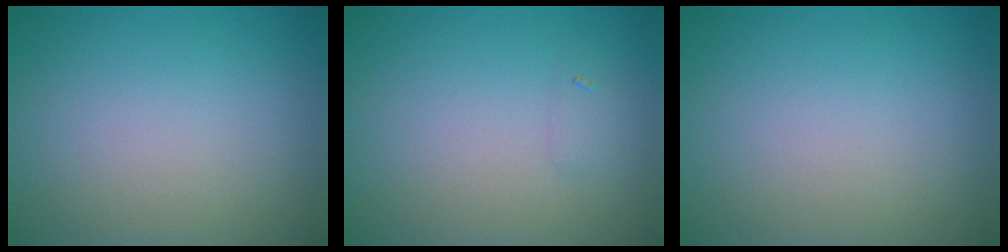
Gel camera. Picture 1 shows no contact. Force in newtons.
{"total": 0.6, "press": 0.6, "slide": 0.0}
{"total": 0.0}